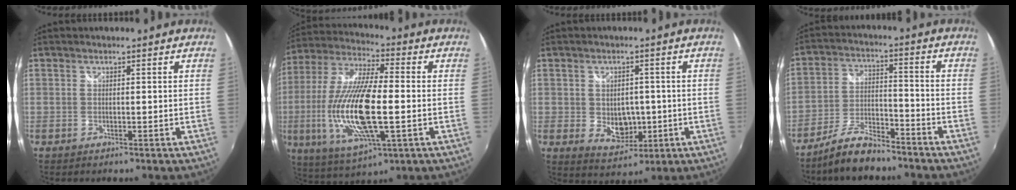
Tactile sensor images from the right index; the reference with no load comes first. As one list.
[{"total": 20.3, "force": [-3.0, 6.3, 19.0], "torque": [-0.387, -0.017, -0.051]}, {"total": 7.2, "force": [-0.8, 5.7, 4.4], "torque": [-0.078, -0.009, 0.001]}, {"total": 9.2, "force": [-7.7, 2.5, 4.4], "torque": [-0.098, 0.008, -0.139]}]